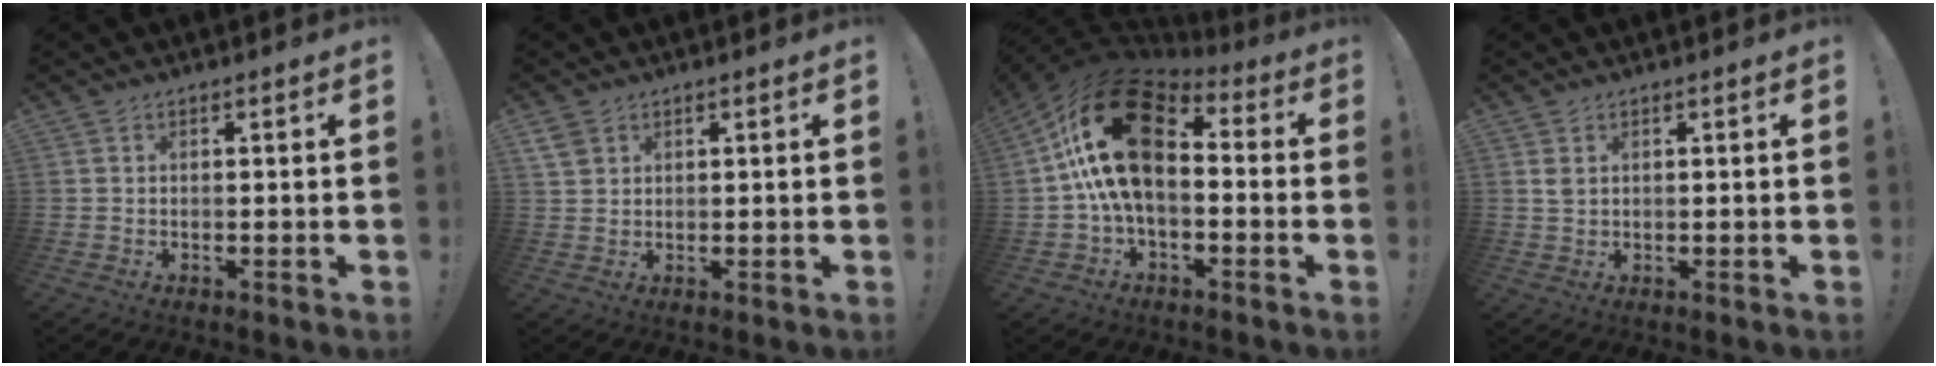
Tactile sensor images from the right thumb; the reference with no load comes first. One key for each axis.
{"total": 3.7, "fx": 2.3, "fy": 2.6, "fz": 1.5, "tx": -0.027, "ty": -0.006, "tz": 0.045}
{"total": 23.3, "fx": 3.7, "fy": 13.7, "fz": 18.4, "tx": -0.357, "ty": 0.002, "tz": 0.073}
{"total": 1.8, "fx": 0.9, "fy": 1.0, "fz": 1.2, "tx": -0.020, "ty": 0.000, "tz": 0.014}